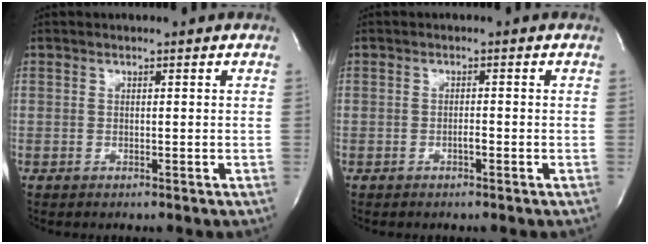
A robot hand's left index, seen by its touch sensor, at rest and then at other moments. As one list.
[{"total": 0.9, "force": [-0.5, 0.1, 0.7], "torque": [-0.011, 0.002, -0.010]}]